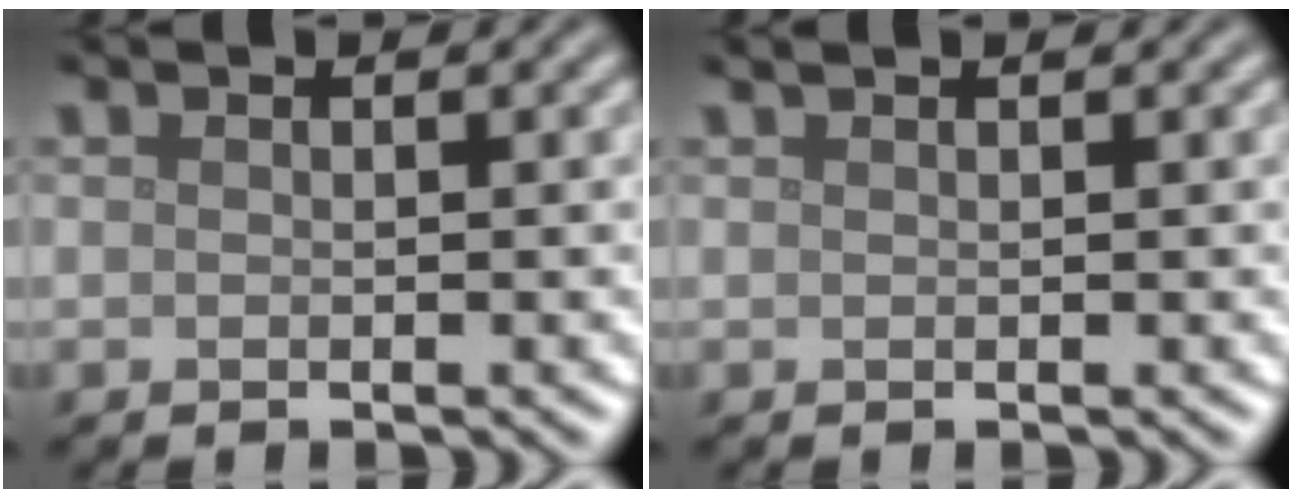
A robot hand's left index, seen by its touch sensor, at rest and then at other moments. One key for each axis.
{"total": 0.7, "fx": 0.7, "fy": 0.1, "fz": 0.3, "tx": -0.004, "ty": 0.001, "tz": 0.008}